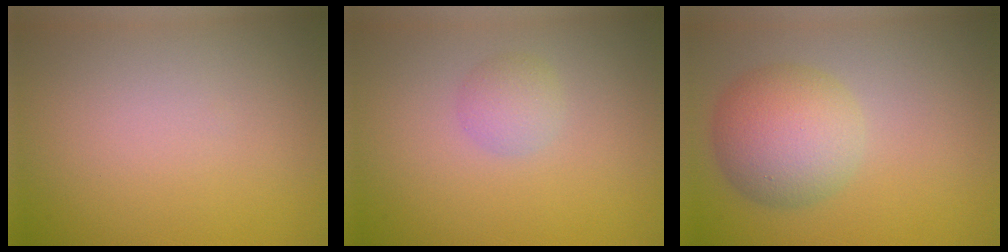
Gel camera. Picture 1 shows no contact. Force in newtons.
{"total": 1.8, "press": 1.8, "slide": 0.1}
{"total": 5.9, "press": 5.9, "slide": 0.2}